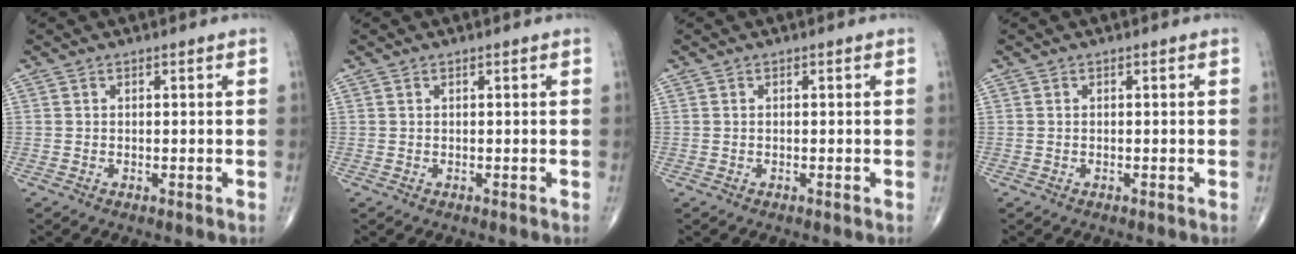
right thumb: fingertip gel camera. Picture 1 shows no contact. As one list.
[{"total": 0.0}, {"total": 0.0}, {"total": 0.0}]